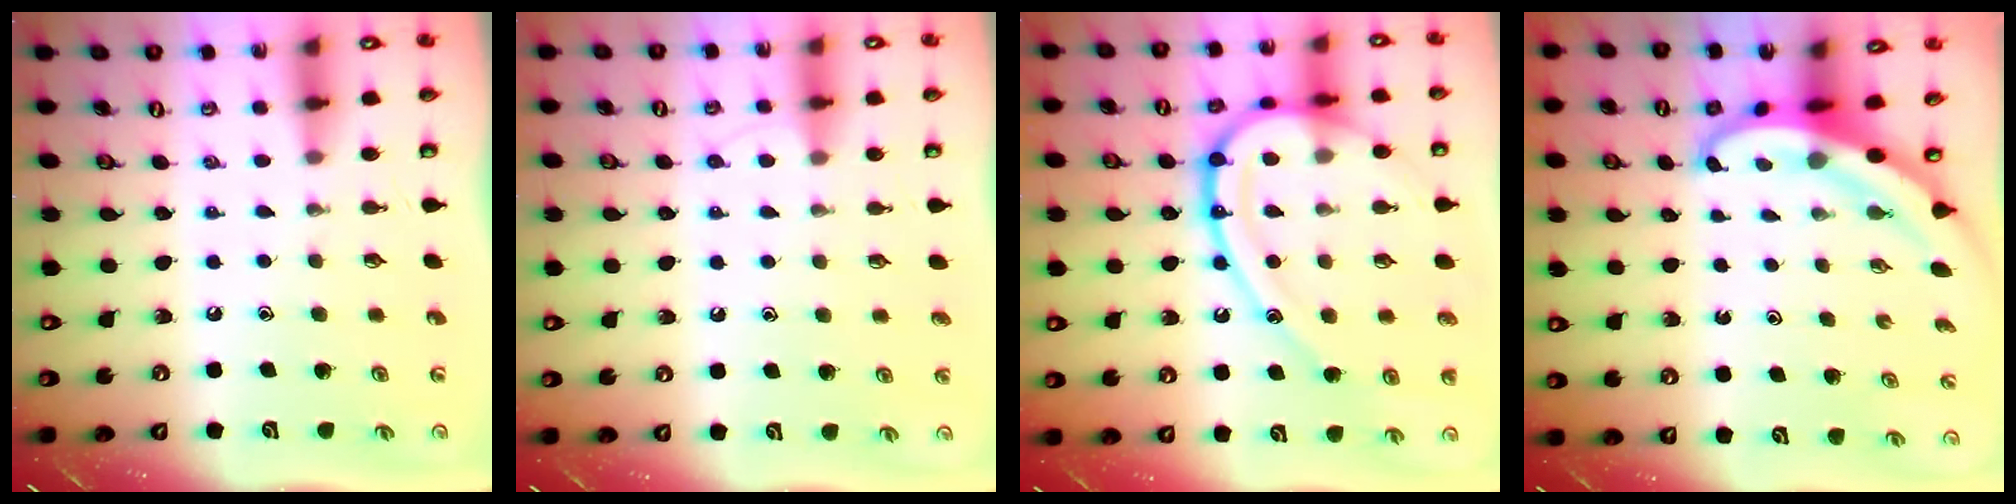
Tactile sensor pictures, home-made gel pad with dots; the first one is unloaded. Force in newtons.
{"total": 5.8, "press": 5.8, "slide": 0.6}
{"total": 23.4, "press": 23.3, "slide": 2.2}
{"total": 6.2, "press": 6.1, "slide": 0.6}